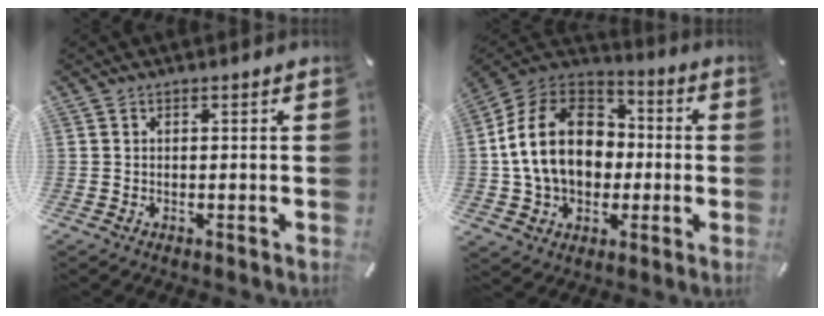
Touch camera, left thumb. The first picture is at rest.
{"total": 18.0, "force": [-0.6, 14.6, 10.5], "torque": [-0.233, 0.016, -0.009]}